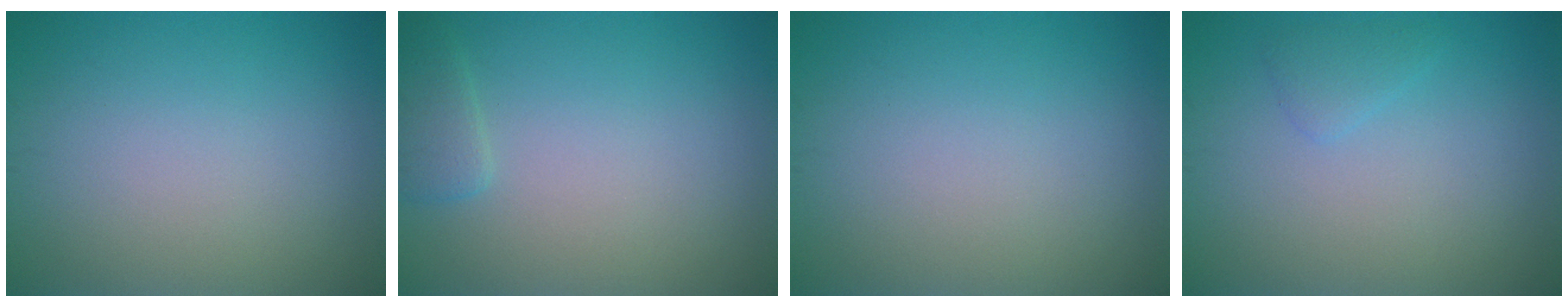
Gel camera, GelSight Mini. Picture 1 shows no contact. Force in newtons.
{"total": 1.6, "press": 1.5, "slide": 0.2}
{"total": 0.0}
{"total": 1.1, "press": 1.1, "slide": 0.1}